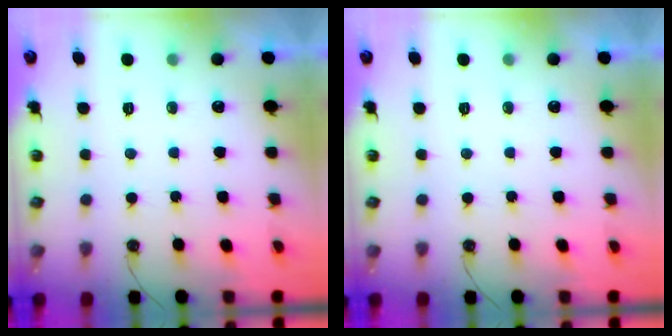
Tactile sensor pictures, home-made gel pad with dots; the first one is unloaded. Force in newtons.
{"total": 0.0}